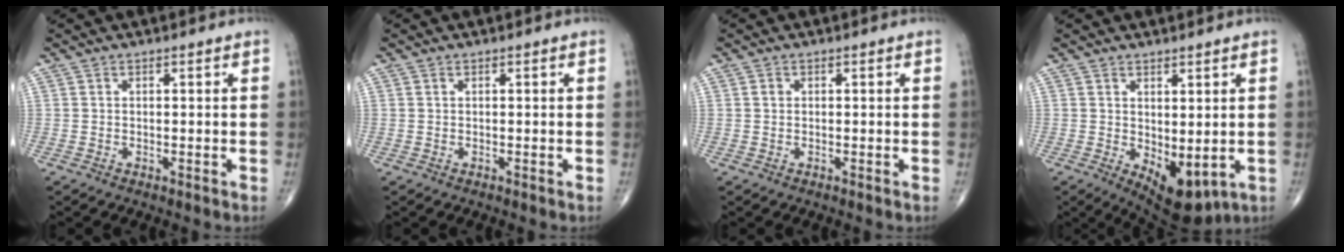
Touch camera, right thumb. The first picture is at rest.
{"total": 0.0}
{"total": 1.4, "force": [0.1, 1.3, 0.4], "torque": [-0.001, 0.003, 0.000]}
{"total": 8.3, "force": [-1.1, 4.2, 7.0], "torque": [-0.082, -0.012, 0.004]}